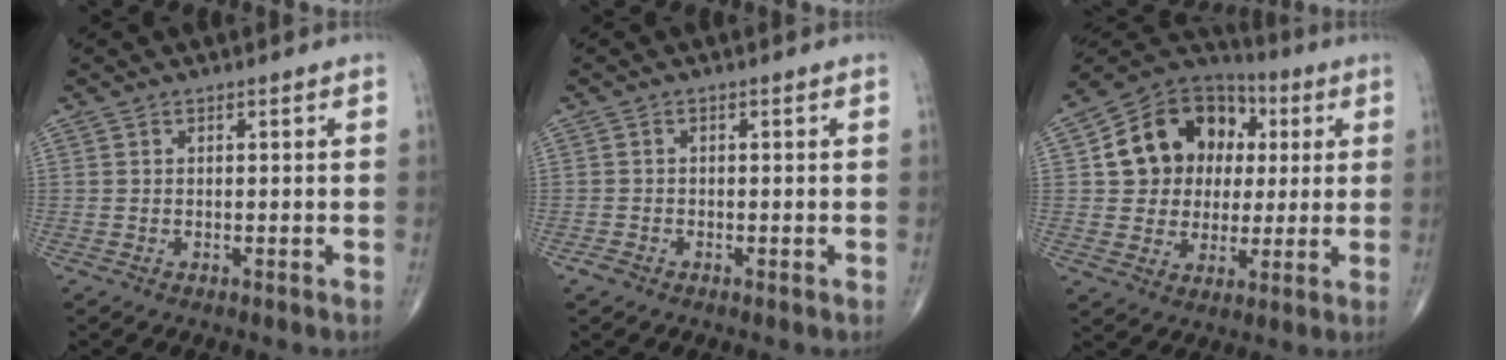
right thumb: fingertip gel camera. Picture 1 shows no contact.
{"total": 1.3, "force": [-0.8, 0.8, 0.6], "torque": [-0.013, -0.001, -0.018]}
{"total": 17.0, "force": [3.3, 14.0, 9.1], "torque": [-0.114, 0.020, 0.057]}